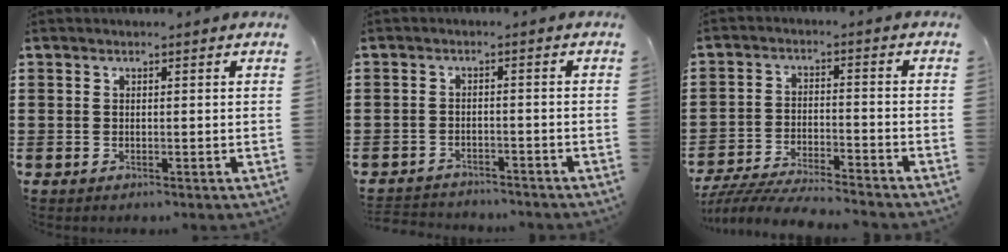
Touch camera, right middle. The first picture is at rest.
{"total": 2.3, "force": [-2.3, 0.3, -0.1], "torque": [-0.005, 0.000, -0.050]}
{"total": 5.9, "force": [-5.7, 0.2, 1.5], "torque": [-0.034, -0.002, -0.114]}